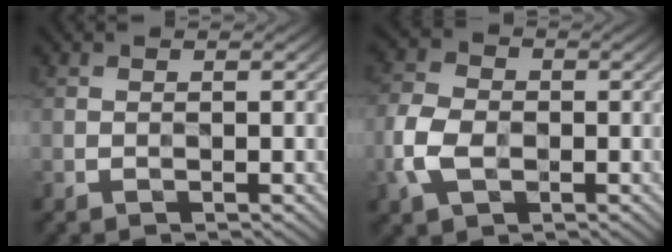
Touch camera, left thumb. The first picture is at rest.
{"total": 6.4, "force": [-2.1, 4.5, 4.1], "torque": [-0.114, -0.003, -0.048]}